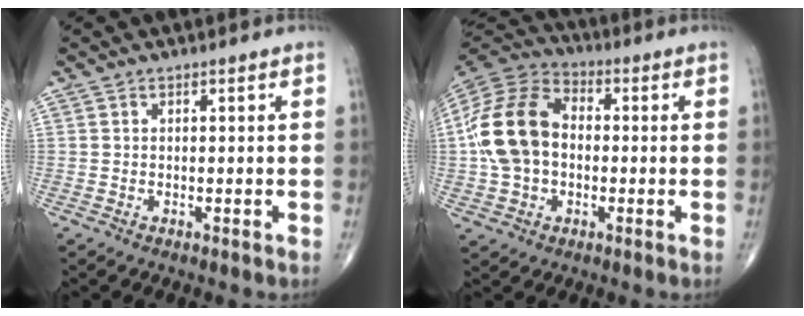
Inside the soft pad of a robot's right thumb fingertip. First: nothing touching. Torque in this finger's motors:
{"motor_torque": [1.12, 2.67, 1.04, -0.66, 0.53]}